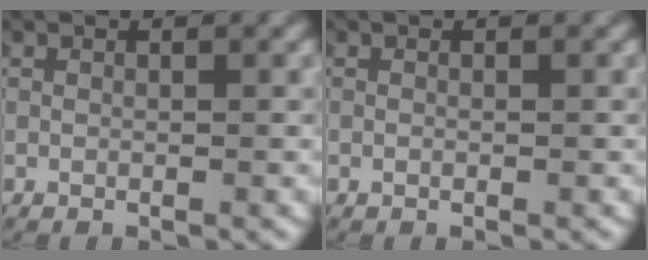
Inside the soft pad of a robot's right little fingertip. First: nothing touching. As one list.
[{"total": 0.0}]